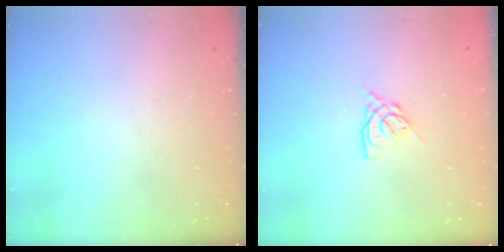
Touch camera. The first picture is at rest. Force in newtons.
{"total": 6.5, "press": 6.5, "slide": 0.6}